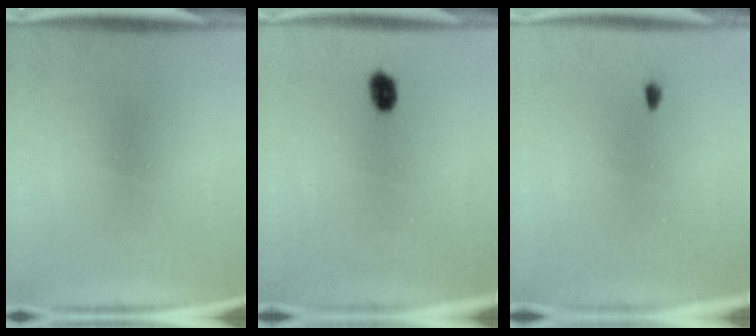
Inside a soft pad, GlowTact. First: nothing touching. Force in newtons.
{"total": 2.8}
{"total": 0.6}